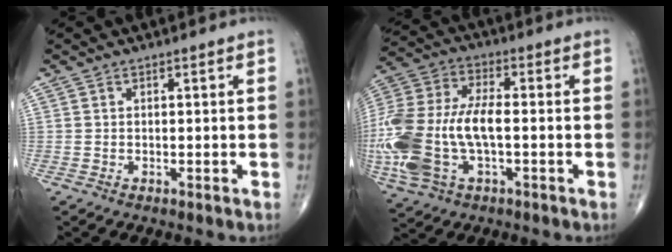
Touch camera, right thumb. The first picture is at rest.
{"total": 22.0, "force": [-3.3, 11.5, 18.5], "torque": [-0.452, 0.007, -0.054]}